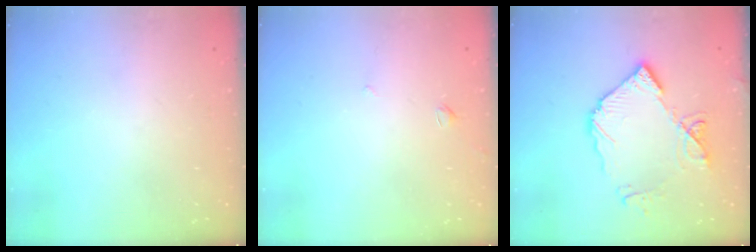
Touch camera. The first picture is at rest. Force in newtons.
{"total": 1.7, "press": 1.6, "slide": 0.5}
{"total": 13.9, "press": 13.8, "slide": 1.7}